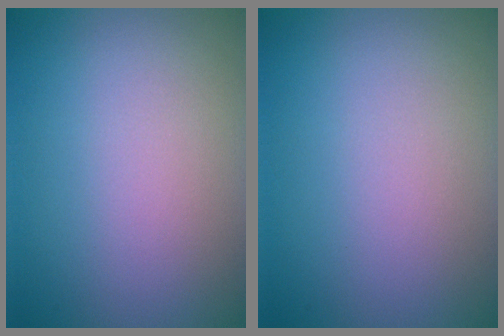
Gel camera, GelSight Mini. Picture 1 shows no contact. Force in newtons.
{"total": 0.0}